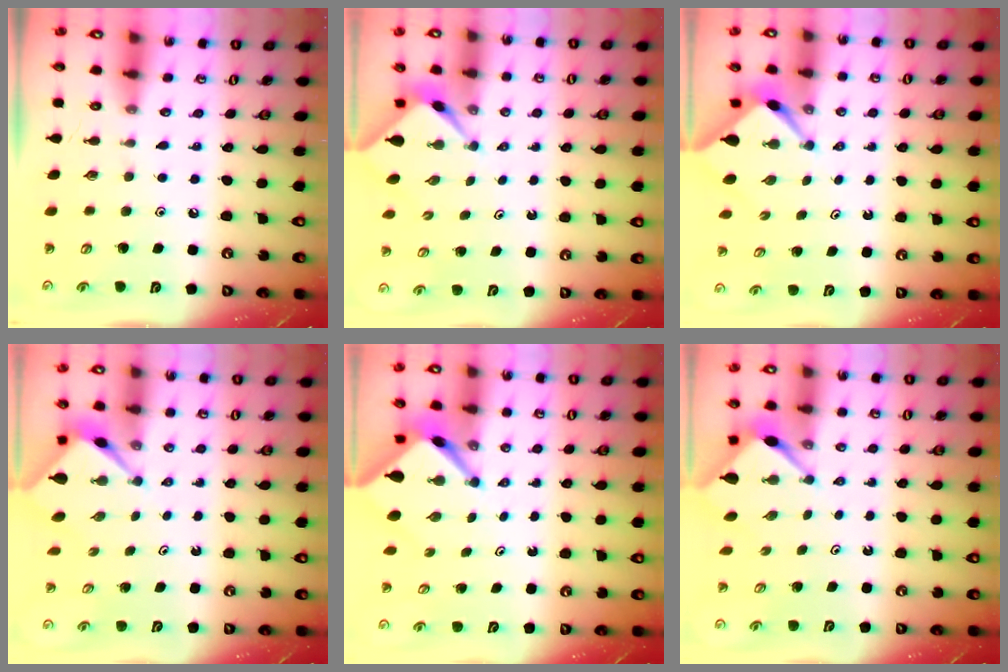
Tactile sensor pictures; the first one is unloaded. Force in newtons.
{"total": 2.2, "press": 2.2, "slide": 0.3}
{"total": 2.6, "press": 2.5, "slide": 0.4}
{"total": 2.7, "press": 2.7, "slide": 0.0}
{"total": 3.8, "press": 3.8, "slide": 0.2}
{"total": 3.1, "press": 3.1, "slide": 0.3}